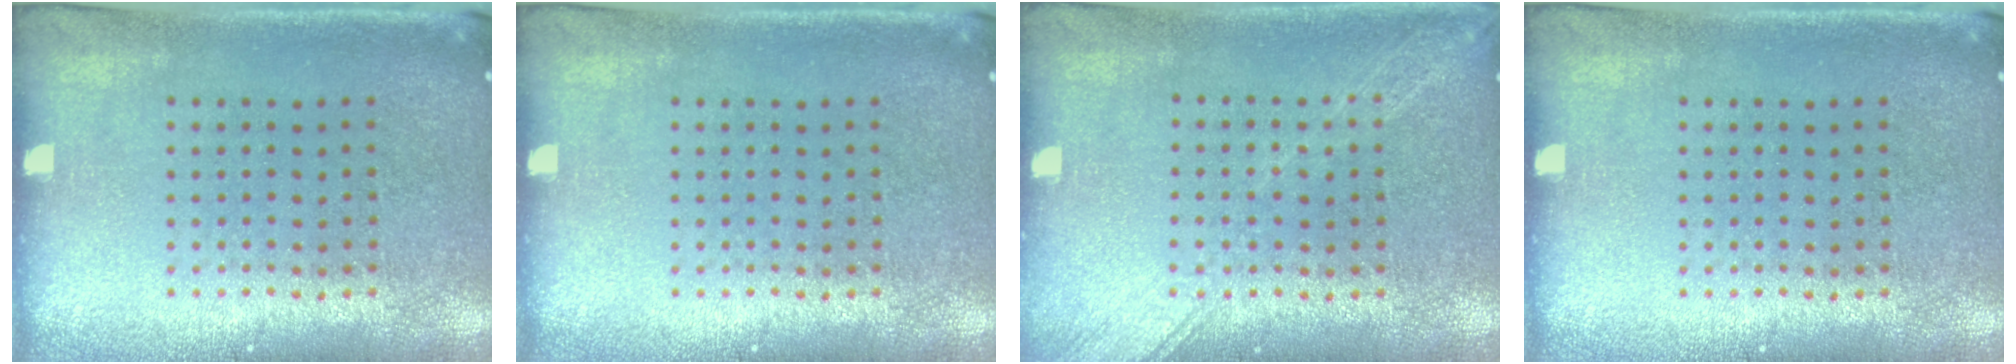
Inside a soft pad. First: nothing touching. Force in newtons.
{"total": 0.0}
{"total": 2.7, "press": 2.6, "slide": 0.4}
{"total": 0.0}